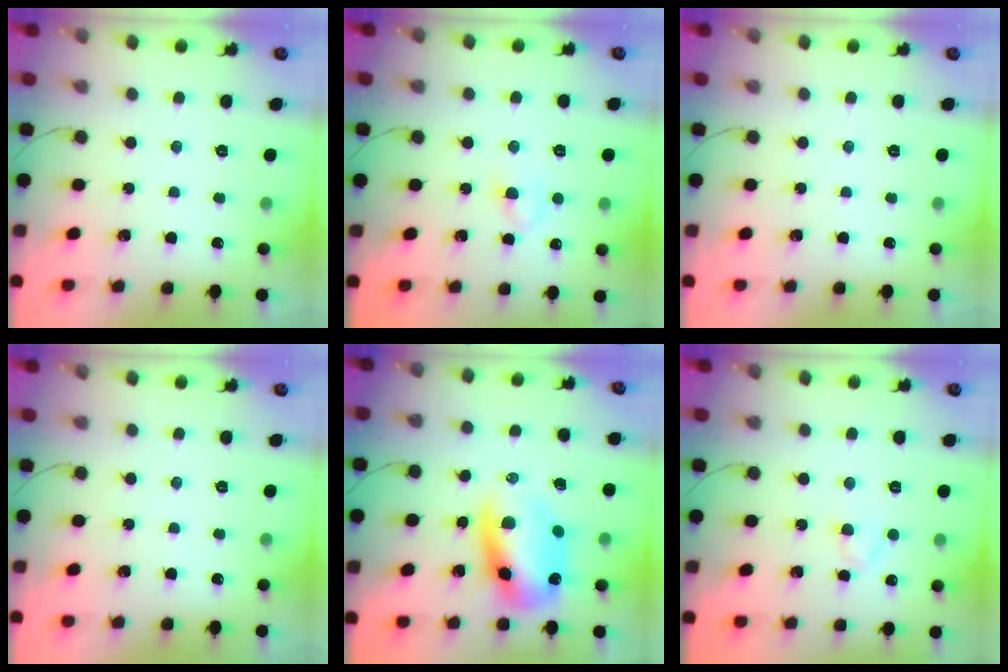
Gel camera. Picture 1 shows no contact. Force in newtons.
{"total": 3.5, "press": 3.3, "slide": 1.1}
{"total": 0.0}
{"total": 0.0}
{"total": 11.3, "press": 10.9, "slide": 3.0}
{"total": 2.7, "press": 2.5, "slide": 1.1}